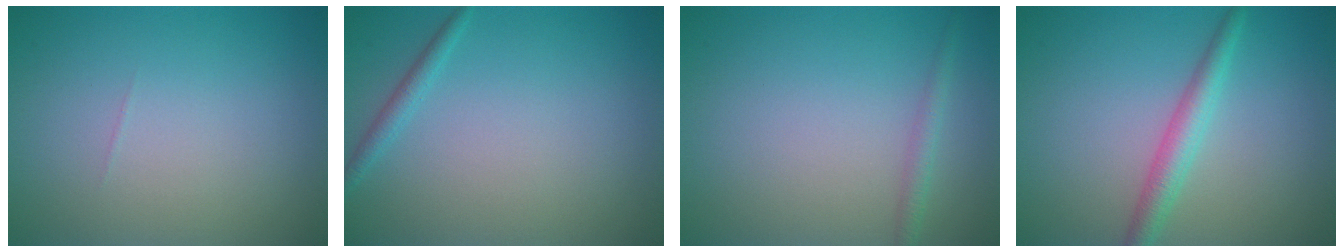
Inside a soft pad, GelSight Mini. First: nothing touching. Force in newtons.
{"total": 1.2, "press": 1.2, "slide": 0.1}
{"total": 1.3, "press": 1.3, "slide": 0.1}
{"total": 2.7, "press": 2.7, "slide": 0.1}